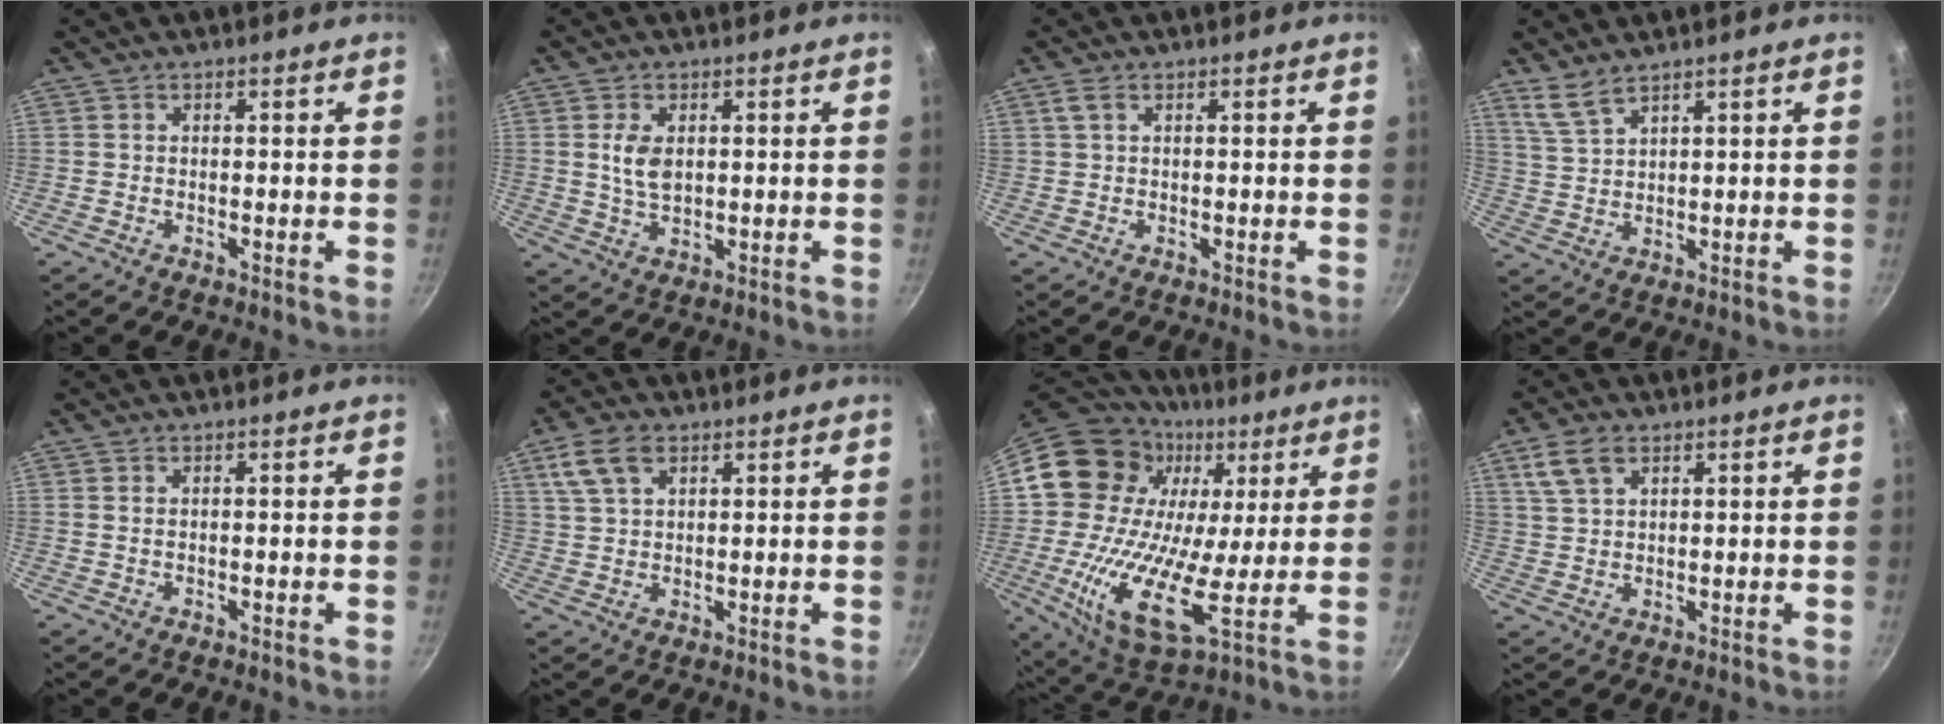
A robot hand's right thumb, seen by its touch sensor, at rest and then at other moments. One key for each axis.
{"total": 5.3, "fx": 1.0, "fy": 3.2, "fz": 4.1, "tx": -0.074, "ty": -0.007, "tz": 0.022}
{"total": 1.8, "fx": 0.8, "fy": 0.9, "fz": 1.3, "tx": -0.028, "ty": 0.004, "tz": 0.019}
{"total": 4.7, "fx": 3.8, "fy": 1.4, "fz": 2.4, "tx": -0.048, "ty": -0.015, "tz": 0.086}
{"total": 0.7, "fx": 0.2, "fy": 0.3, "fz": 0.5, "tx": -0.010, "ty": 0.001, "tz": 0.004}
{"total": 7.4, "fx": 3.7, "fy": 4.4, "fz": 4.7, "tx": -0.087, "ty": 0.002, "tz": 0.069}
{"total": 24.9, "fx": 4.8, "fy": 16.1, "fz": 18.4, "tx": -0.323, "ty": -0.011, "tz": 0.068}
{"total": 6.3, "fx": 3.4, "fy": 3.6, "fz": 3.9, "tx": -0.070, "ty": 0.000, "tz": 0.069}